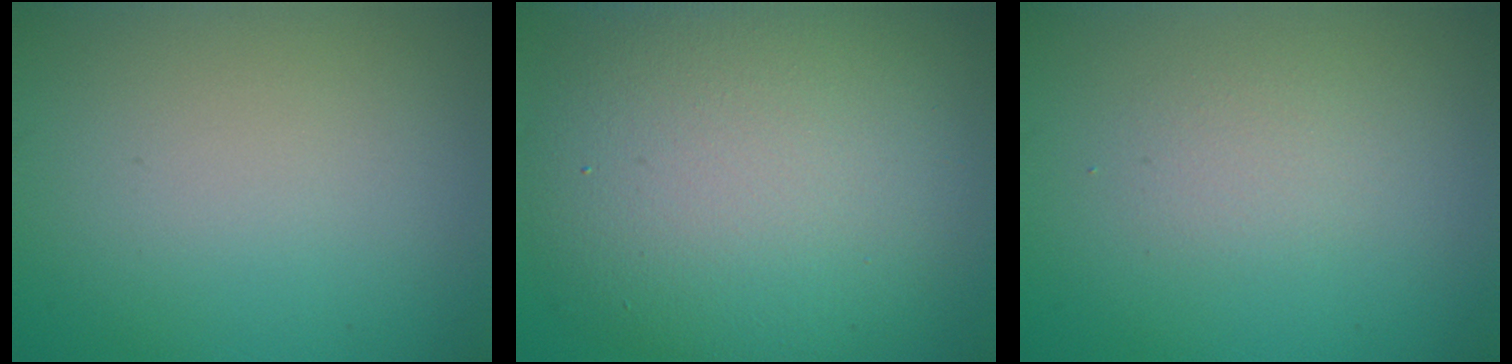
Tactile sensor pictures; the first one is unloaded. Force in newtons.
{"total": 12.1, "press": 12.1, "slide": 0.4}
{"total": 1.5, "press": 1.4, "slide": 0.1}